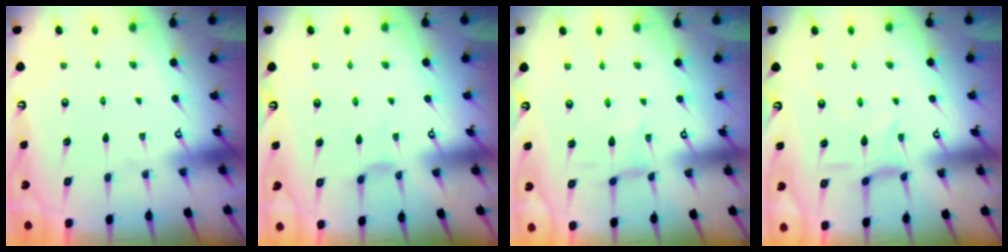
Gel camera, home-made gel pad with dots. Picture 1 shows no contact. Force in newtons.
{"total": 1.8, "press": 1.7, "slide": 0.5}
{"total": 0.0}
{"total": 3.6, "press": 3.5, "slide": 0.8}